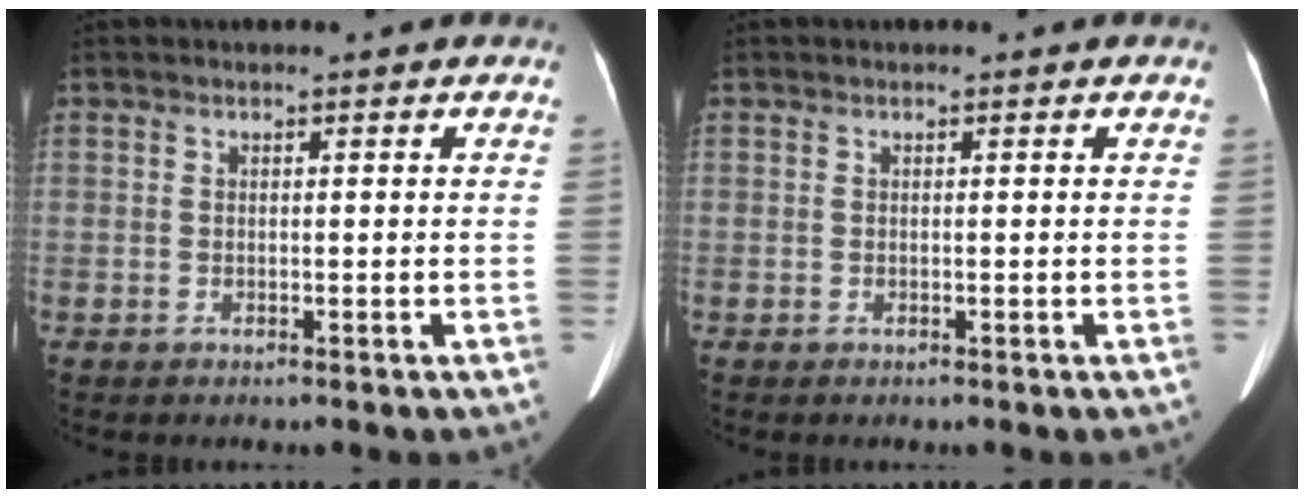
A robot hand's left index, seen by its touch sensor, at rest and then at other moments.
{"total": 0.0}